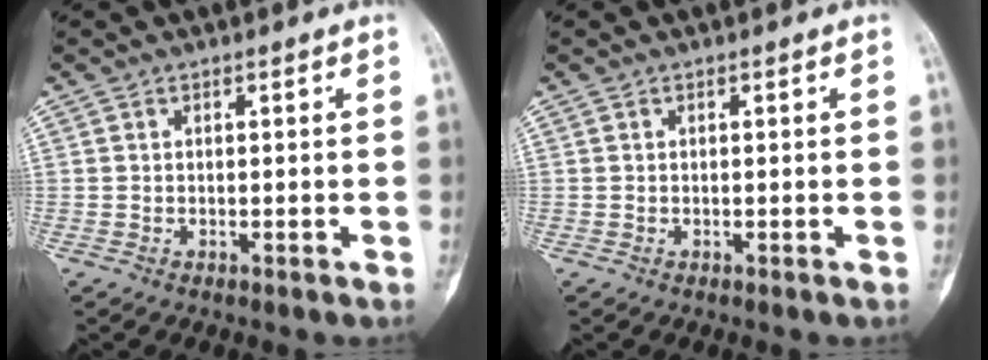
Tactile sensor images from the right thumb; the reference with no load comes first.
{"total": 0.0}